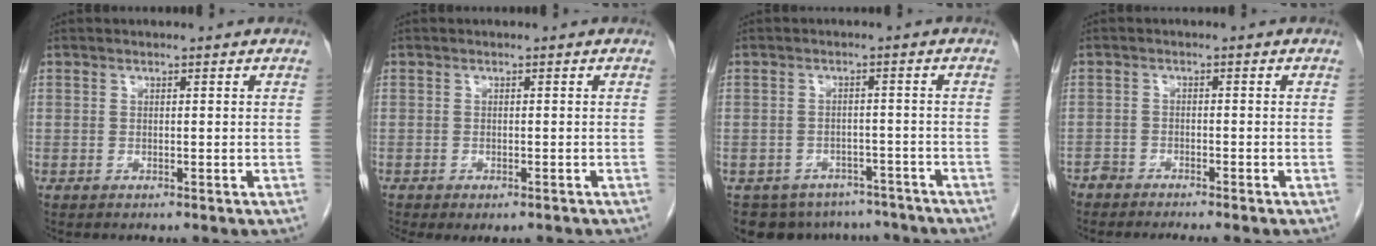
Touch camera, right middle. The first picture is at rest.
{"total": 4.7, "force": [-3.7, 1.7, 2.3], "torque": [-0.022, -0.006, -0.050]}
{"total": 11.1, "force": [-9.3, 5.8, 1.8], "torque": [-0.029, 0.010, -0.110]}
{"total": 5.7, "force": [-5.3, 0.8, 2.0], "torque": [-0.017, -0.010, -0.084]}